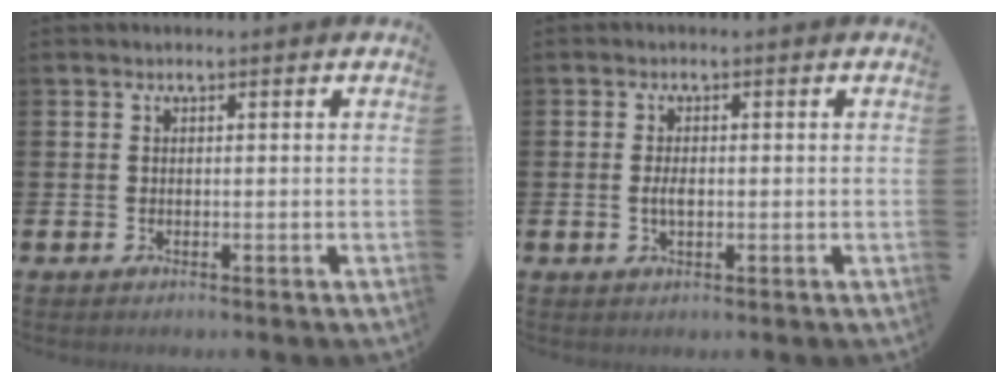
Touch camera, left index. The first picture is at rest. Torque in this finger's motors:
{"motor_torque": [0.26, 0.10, 0.02, 0.06]}